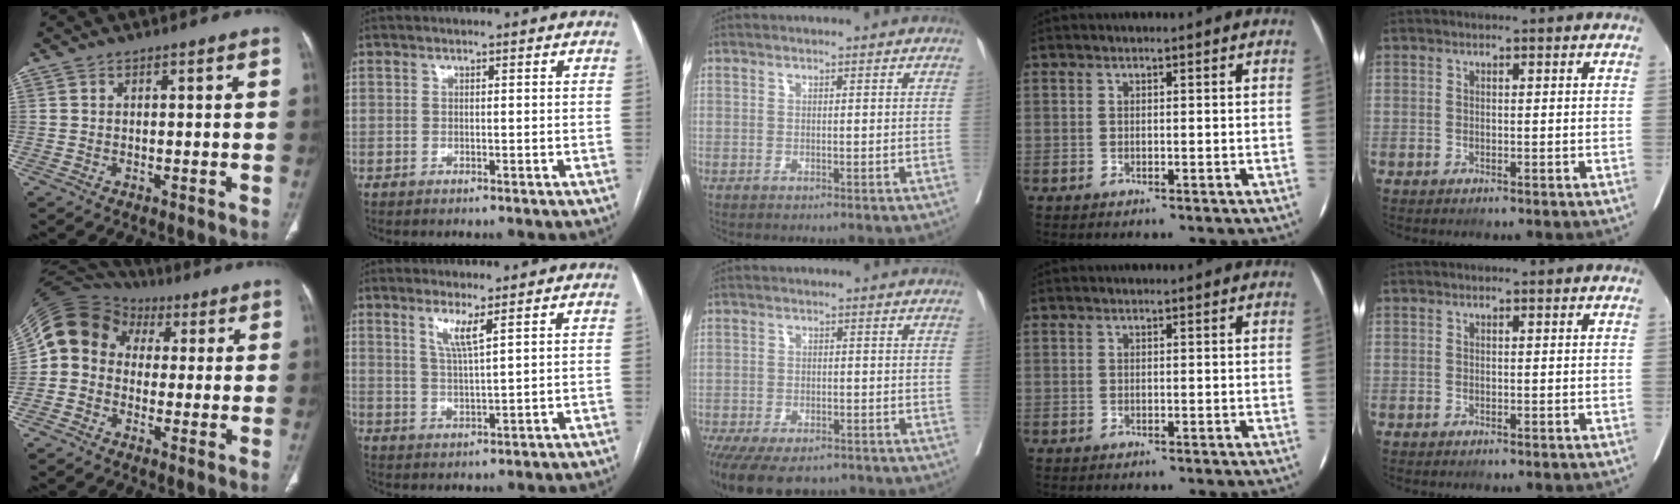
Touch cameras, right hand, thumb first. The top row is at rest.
{"thumb": {"total": 11.5, "force": [0.9, 9.9, 5.8], "torque": [-0.099, 0.040, 0.000]}, "index": {"total": 3.7, "force": [2.2, -0.3, 3.0], "torque": [-0.062, -0.011, 0.045]}, "middle": {"total": 13.9, "force": [-10.2, 6.2, 7.1], "torque": [-0.166, -0.026, -0.143]}}